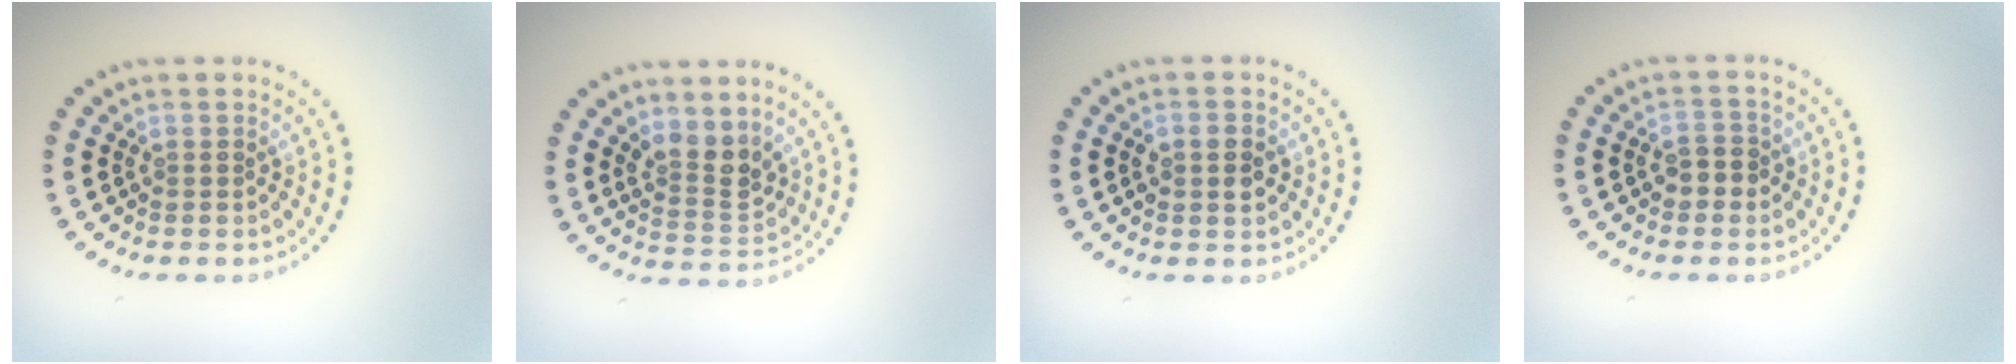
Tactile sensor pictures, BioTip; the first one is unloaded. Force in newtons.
{"total": 3.0, "press": 2.6, "slide": 1.5}
{"total": 2.5, "press": 2.5, "slide": 0.1}
{"total": 1.9, "press": 1.7, "slide": 0.7}